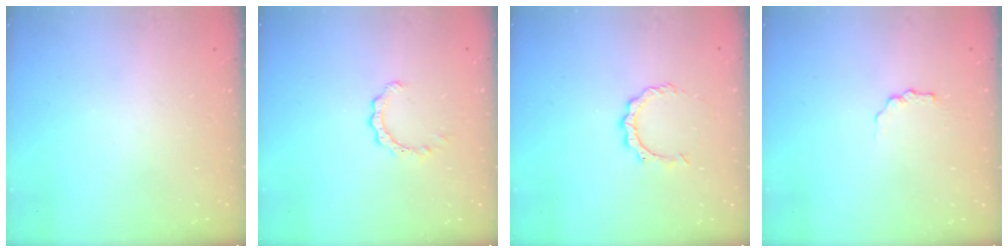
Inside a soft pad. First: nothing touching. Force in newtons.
{"total": 2.2, "press": 2.1, "slide": 0.3}
{"total": 5.3, "press": 5.3, "slide": 0.4}
{"total": 3.1, "press": 3.1, "slide": 0.5}